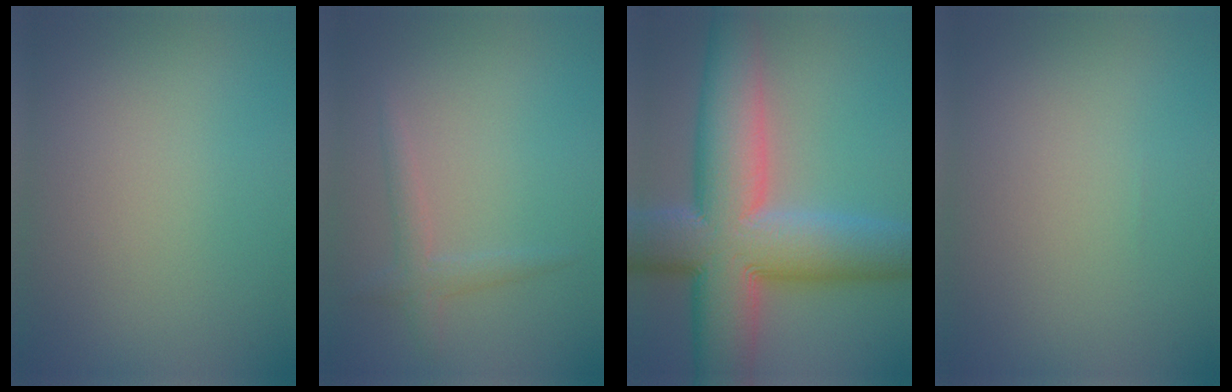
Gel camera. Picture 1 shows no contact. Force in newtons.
{"total": 1.7, "press": 1.7, "slide": 0.0}
{"total": 13.8, "press": 13.8, "slide": 0.5}
{"total": 0.0}